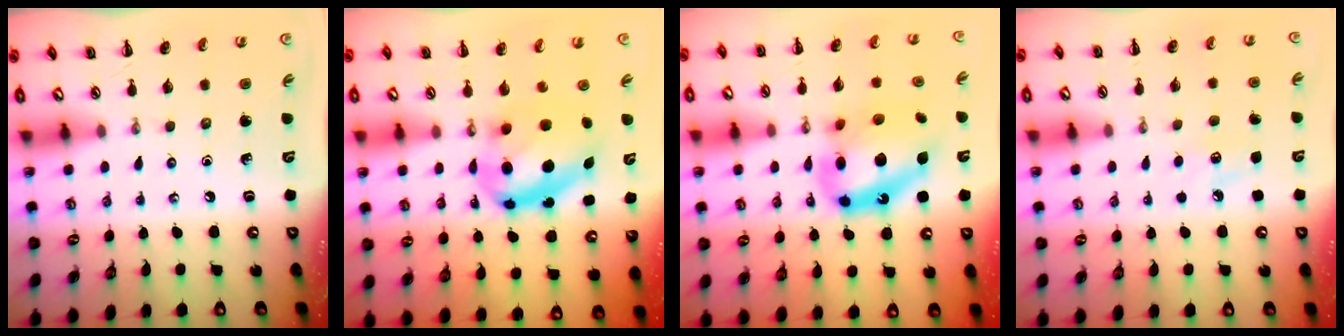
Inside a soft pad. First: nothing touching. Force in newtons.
{"total": 9.6, "press": 9.4, "slide": 2.2}
{"total": 16.5, "press": 15.9, "slide": 4.4}
{"total": 6.1, "press": 6.0, "slide": 1.5}